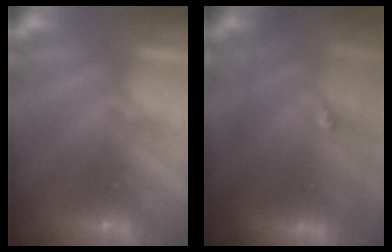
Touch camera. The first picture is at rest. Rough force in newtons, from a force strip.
{"total": 7.4}